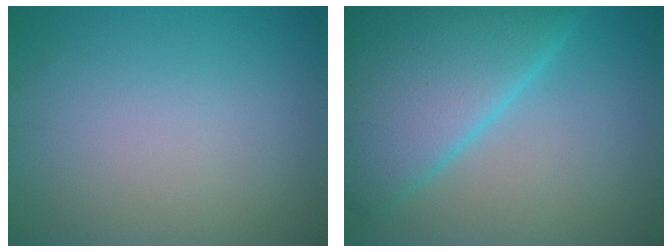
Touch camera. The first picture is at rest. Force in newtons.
{"total": 9.9, "press": 9.8, "slide": 0.7}